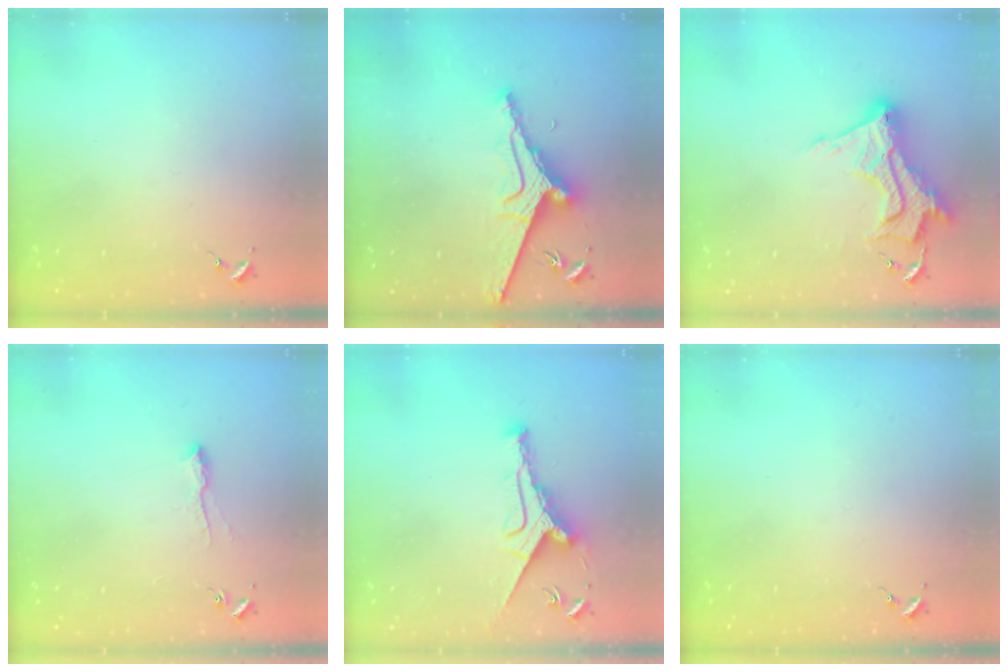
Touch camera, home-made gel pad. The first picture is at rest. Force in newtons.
{"total": 10.8, "press": 10.7, "slide": 1.4}
{"total": 15.5, "press": 15.5, "slide": 1.2}
{"total": 5.3, "press": 5.2, "slide": 0.6}
{"total": 9.7, "press": 9.7, "slide": 0.4}
{"total": 0.0}